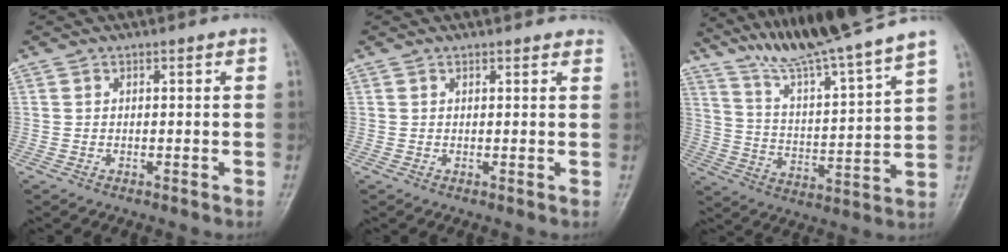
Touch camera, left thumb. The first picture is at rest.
{"total": 3.8, "force": [3.4, 1.1, 1.0], "torque": [0.010, -0.005, 0.030]}
{"total": 18.5, "force": [16.0, -1.1, 9.2], "torque": [-0.144, -0.088, 0.266]}